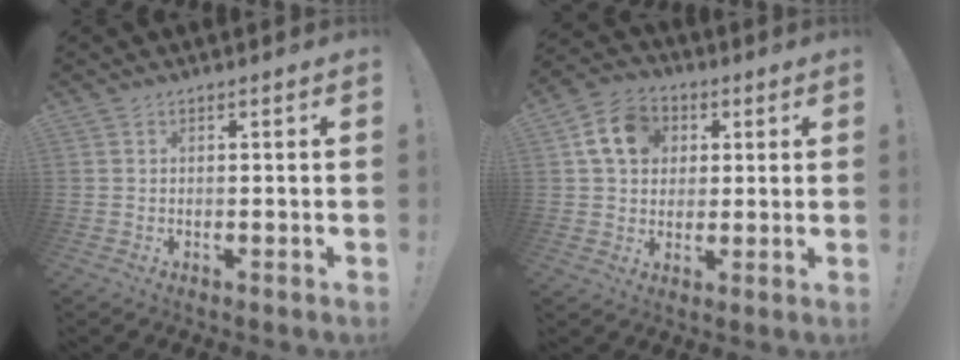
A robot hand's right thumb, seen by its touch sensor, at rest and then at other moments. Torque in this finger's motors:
{"motor_torque": [0.65, 1.90, 0.57, -0.51, 0.34]}